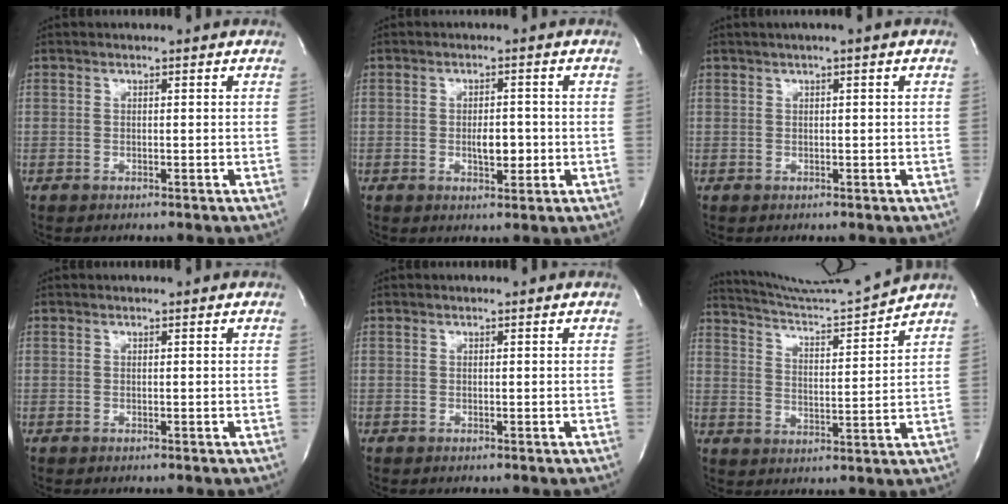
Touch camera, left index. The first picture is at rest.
{"total": 3.4, "force": [-0.6, 1.5, 3.0], "torque": [-0.048, 0.000, -0.005]}
{"total": 1.5, "force": [0.7, -0.2, 1.4], "torque": [-0.028, 0.007, 0.012]}
{"total": 0.0}
{"total": 0.0}
{"total": 11.2, "force": [10.7, -2.9, 1.3], "torque": [-0.038, -0.041, 0.183]}